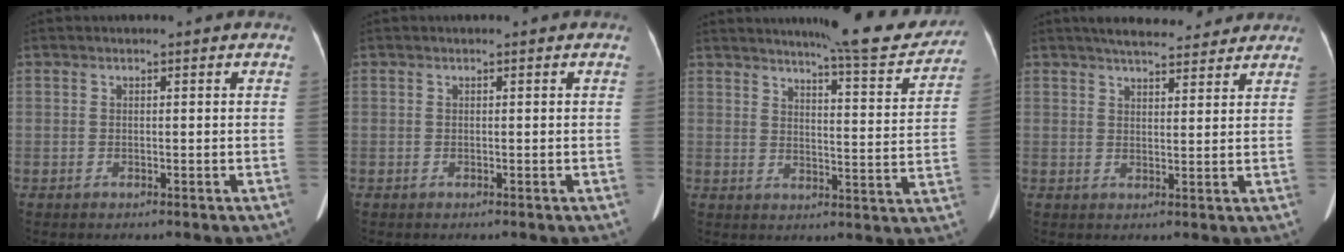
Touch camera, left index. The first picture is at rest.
{"total": 0.0}
{"total": 13.5, "force": [12.4, 0.8, 5.2], "torque": [-0.061, -0.030, 0.148]}
{"total": 10.8, "force": [9.5, 2.8, 4.2], "torque": [-0.051, 0.021, 0.123]}